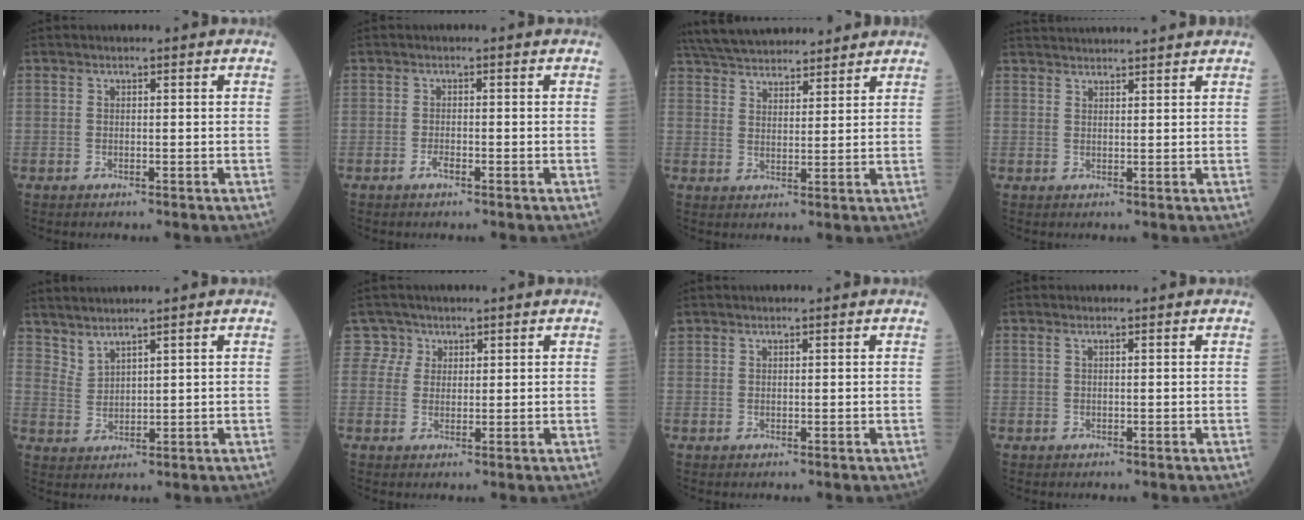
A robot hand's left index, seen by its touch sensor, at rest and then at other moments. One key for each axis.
{"total": 1.1, "fx": -0.8, "fy": 0.2, "fz": 0.7, "tx": -0.014, "ty": 0.001, "tz": -0.016}
{"total": 15.6, "fx": 14.0, "fy": 4.0, "fz": 5.5, "tx": -0.100, "ty": 0.045, "tz": 0.224}
{"total": 8.4, "fx": 8.0, "fy": -0.3, "fz": 2.3, "tx": -0.036, "ty": 0.032, "tz": 0.108}
{"total": 3.1, "fx": 3.0, "fy": 0.1, "fz": 0.8, "tx": -0.022, "ty": 0.004, "tz": 0.067}
{"total": 2.5, "fx": 1.5, "fy": 2.0, "fz": -0.6, "tx": 0.022, "ty": 0.007, "tz": 0.022}
{"total": 0.7, "fx": 0.6, "fy": 0.3, "fz": 0.0, "tx": -0.009, "ty": 0.010, "tz": 0.017}
{"total": 0.5, "fx": 0.3, "fy": -0.1, "fz": 0.4, "tx": -0.017, "ty": 0.011, "tz": 0.011}